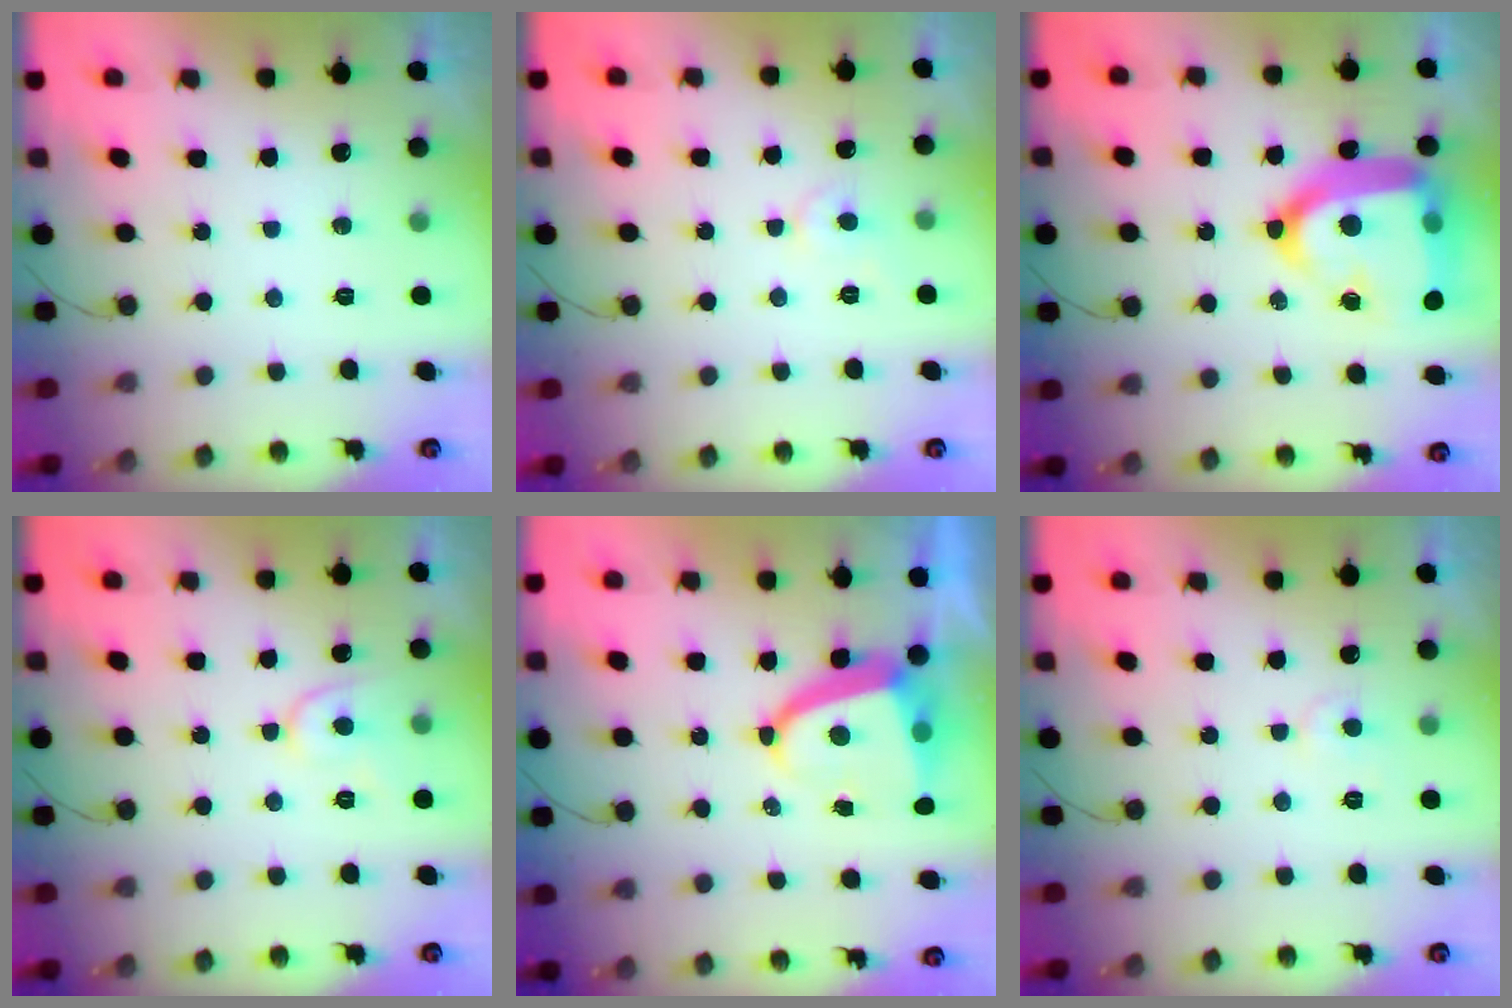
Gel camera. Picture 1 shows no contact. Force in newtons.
{"total": 3.8, "press": 3.7, "slide": 0.3}
{"total": 26.9, "press": 26.7, "slide": 2.5}
{"total": 6.9, "press": 6.8, "slide": 0.8}
{"total": 7.4, "press": 7.4, "slide": 0.9}
{"total": 4.5, "press": 4.4, "slide": 0.4}